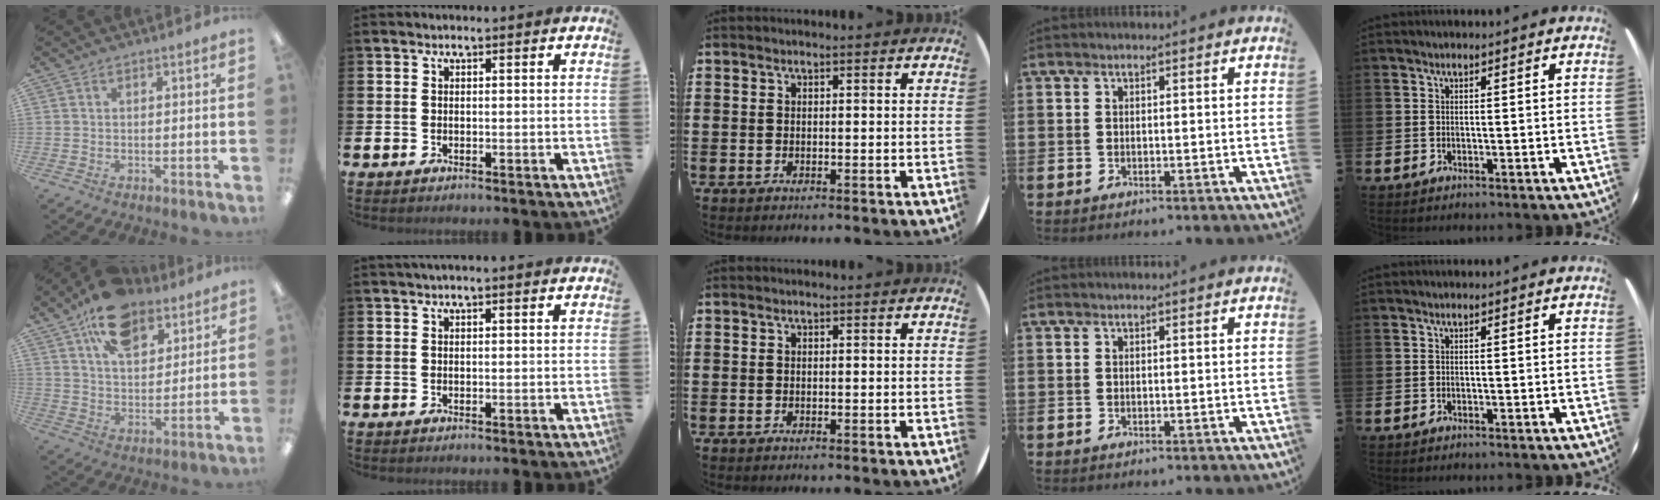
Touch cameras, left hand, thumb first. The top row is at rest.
{"thumb": {"total": 15.3, "force": [10.1, 8.1, 8.1], "torque": [-0.128, -0.043, 0.182]}, "index": {"total": 0.8, "force": [0.6, -0.1, 0.4], "torque": [-0.006, 0.000, 0.011]}}